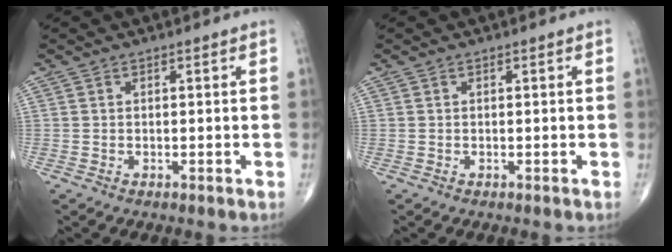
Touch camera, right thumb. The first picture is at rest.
{"total": 0.0}